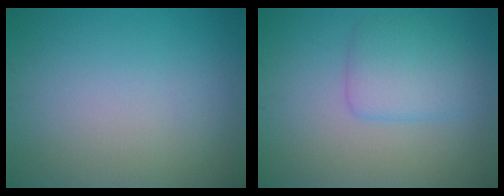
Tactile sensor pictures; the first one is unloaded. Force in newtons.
{"total": 3.5, "press": 3.5, "slide": 0.1}